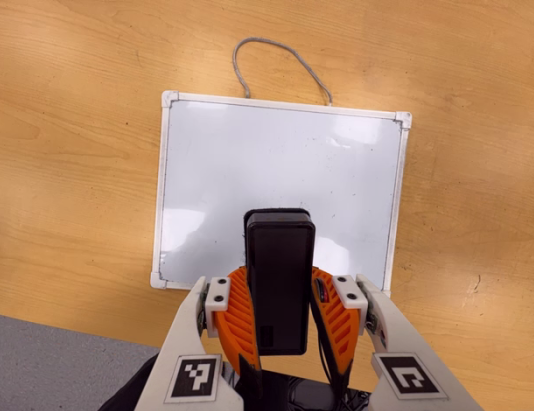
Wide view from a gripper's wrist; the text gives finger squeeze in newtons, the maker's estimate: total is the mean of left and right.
{"total": 7.6, "left": 6.2, "right": 8.9}